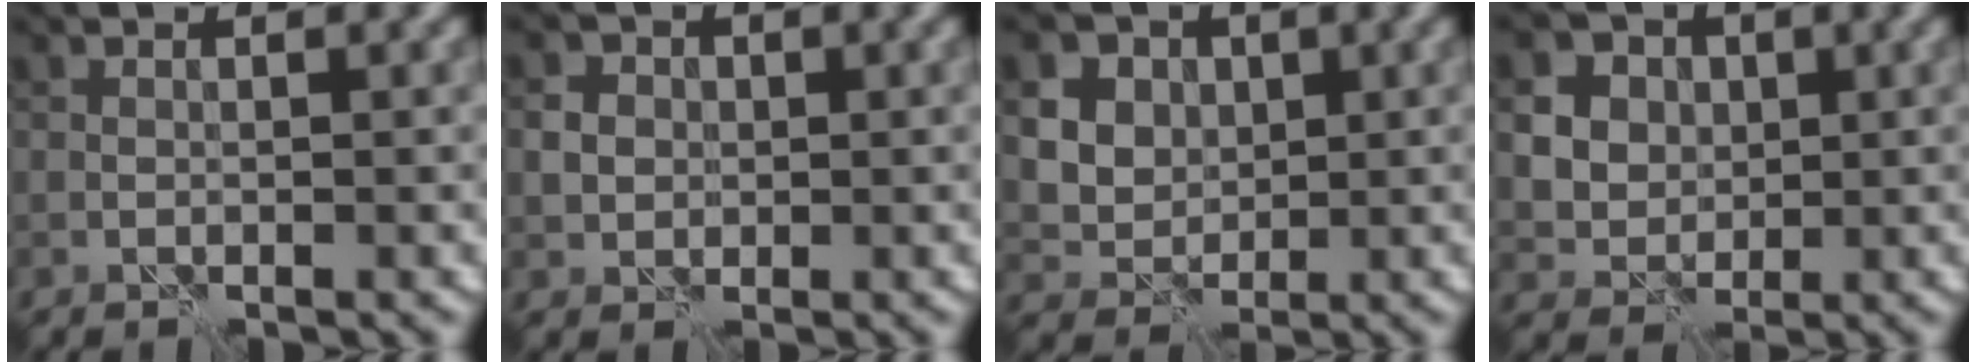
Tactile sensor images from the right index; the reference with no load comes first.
{"total": 3.2, "force": [0.5, 2.9, 1.3], "torque": [-0.015, 0.010, 0.004]}
{"total": 10.8, "force": [4.2, 8.8, 4.6], "torque": [-0.096, 0.024, 0.062]}
{"total": 9.9, "force": [3.2, 8.6, 3.9], "torque": [-0.094, 0.021, 0.048]}